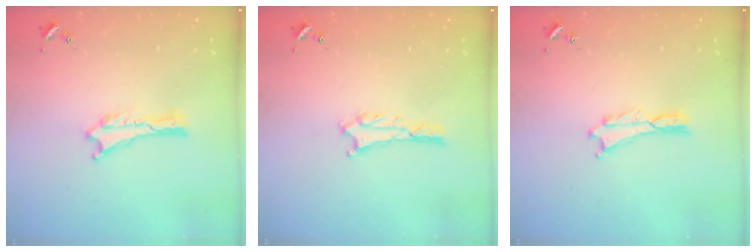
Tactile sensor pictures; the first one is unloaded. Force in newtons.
{"total": 0.7, "press": 0.7, "slide": 0.1}
{"total": 0.0}